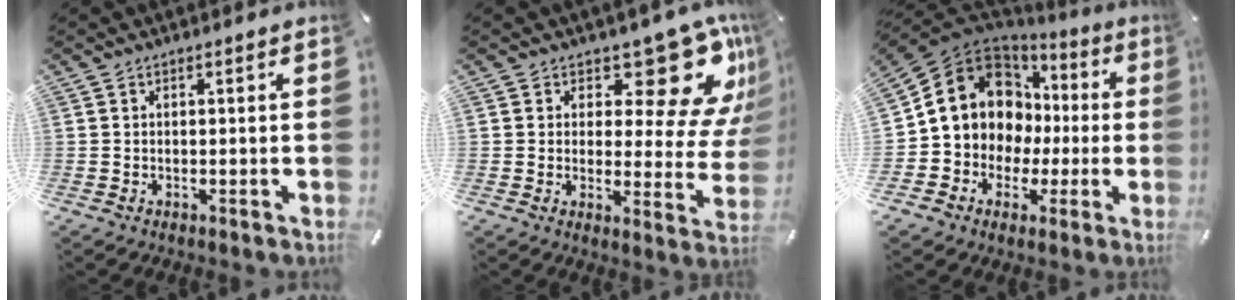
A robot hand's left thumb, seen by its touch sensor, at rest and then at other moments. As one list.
[{"total": 16.7, "force": [10.0, 7.8, 10.8], "torque": [-0.125, -0.084, 0.165]}, {"total": 14.6, "force": [2.6, 13.2, 5.7], "torque": [-0.122, -0.014, 0.064]}]